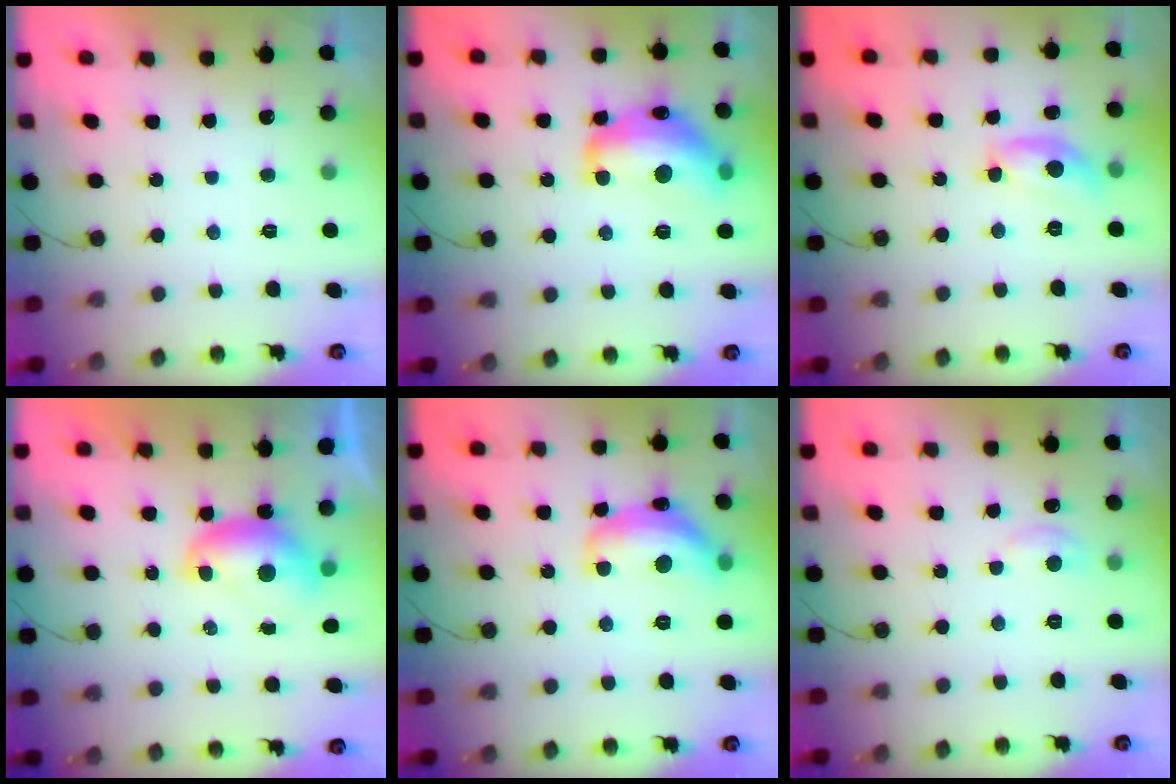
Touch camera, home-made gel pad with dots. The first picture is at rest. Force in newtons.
{"total": 17.1, "press": 17.1, "slide": 1.0}
{"total": 11.1, "press": 11.1, "slide": 0.5}
{"total": 7.6, "press": 7.6, "slide": 0.3}
{"total": 14.0, "press": 14.0, "slide": 0.7}
{"total": 4.4, "press": 4.4, "slide": 0.6}